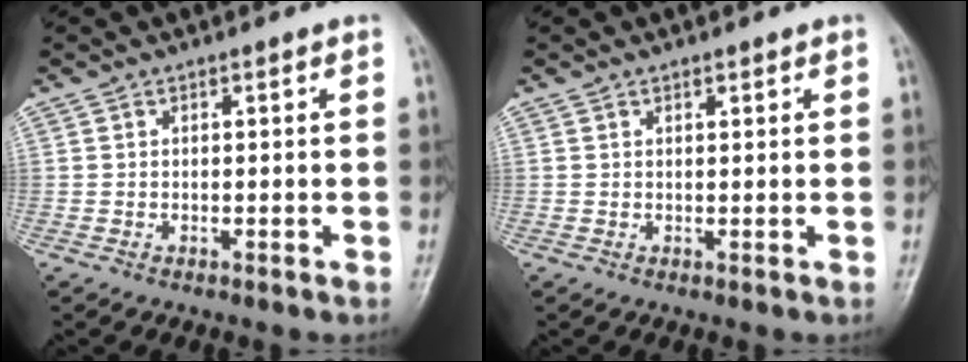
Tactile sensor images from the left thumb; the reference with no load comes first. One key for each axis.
{"total": 0.9, "fx": 0.6, "fy": 0.4, "fz": 0.5, "tx": -0.004, "ty": -0.003, "tz": 0.009}